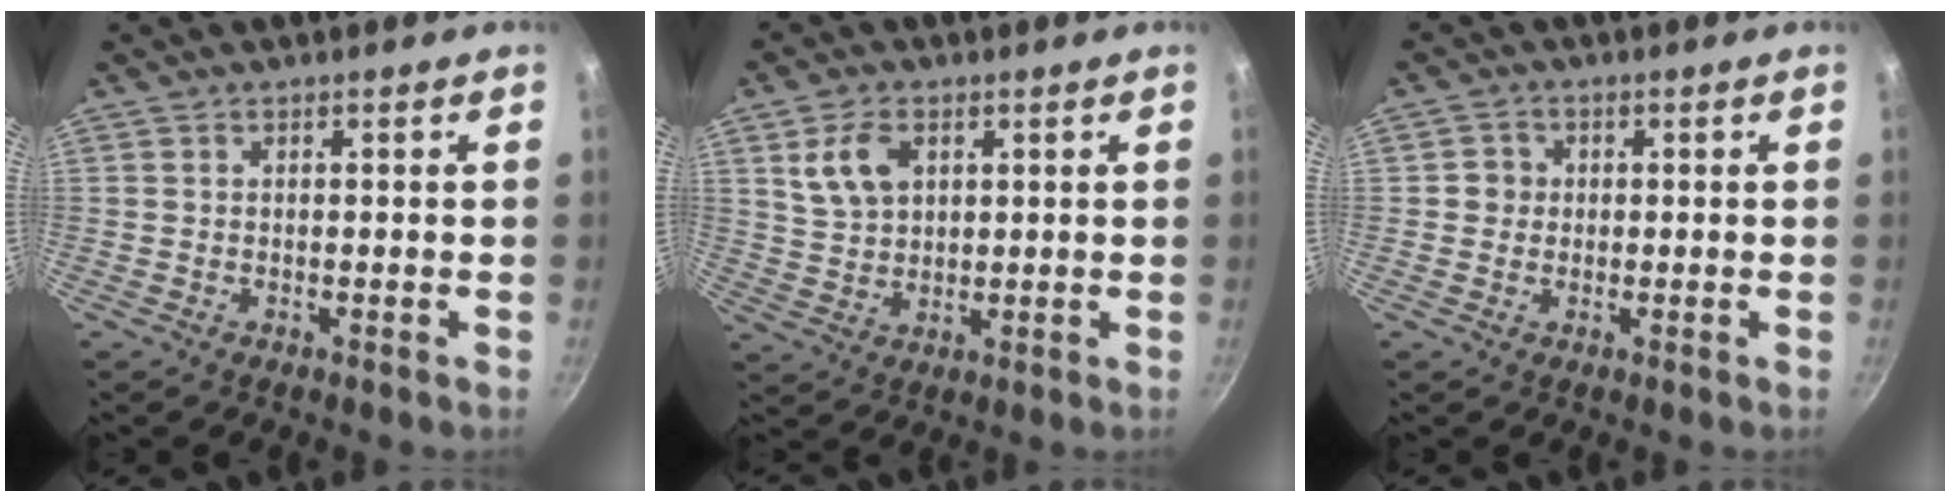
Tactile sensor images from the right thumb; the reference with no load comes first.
{"total": 7.6, "force": [2.9, 5.0, 4.9], "torque": [-0.080, -0.007, 0.059]}
{"total": 2.8, "force": [0.0, 2.7, 0.7], "torque": [0.007, 0.007, -0.005]}